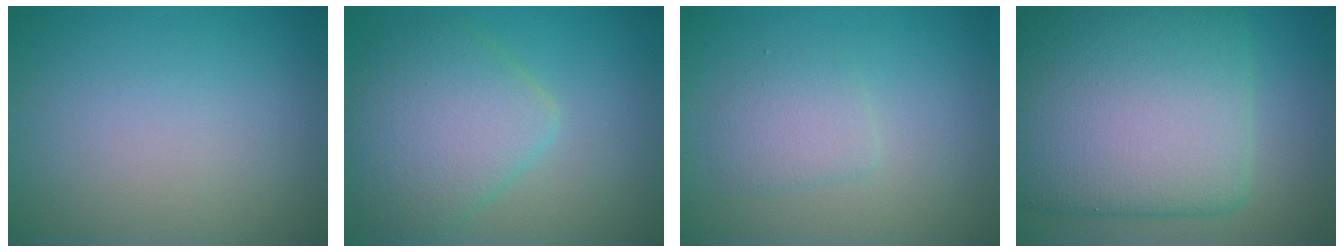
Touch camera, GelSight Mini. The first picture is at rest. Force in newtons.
{"total": 6.2, "press": 6.2, "slide": 0.2}
{"total": 1.9, "press": 1.9, "slide": 0.1}
{"total": 13.7, "press": 13.7, "slide": 0.1}